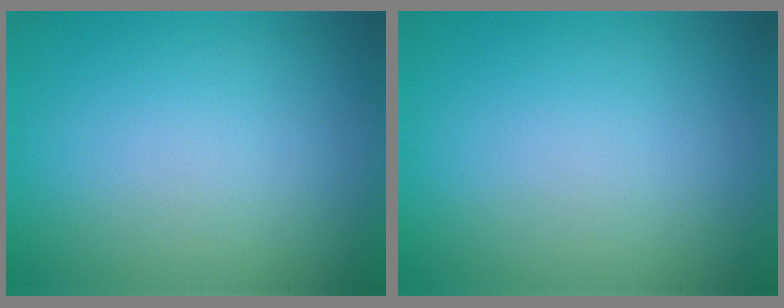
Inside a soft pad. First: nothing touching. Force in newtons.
{"total": 0.0}